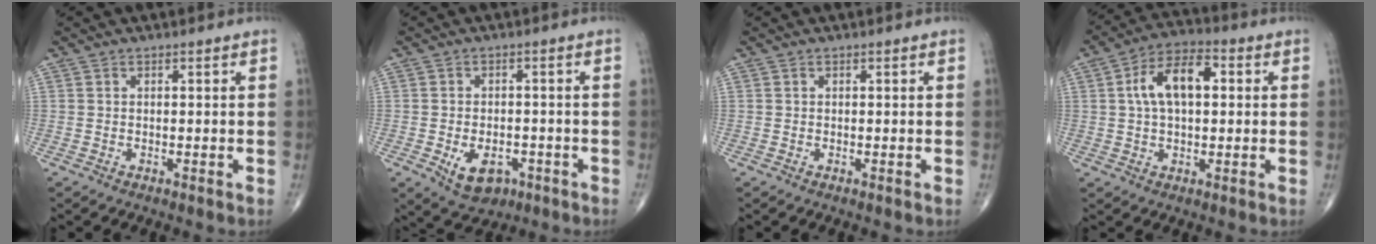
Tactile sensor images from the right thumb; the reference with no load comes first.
{"total": 7.2, "force": [-2.8, 4.7, 4.7], "torque": [-0.059, 0.009, -0.033]}
{"total": 0.0}
{"total": 10.9, "force": [1.9, 5.9, 8.9], "torque": [-0.157, 0.024, 0.025]}